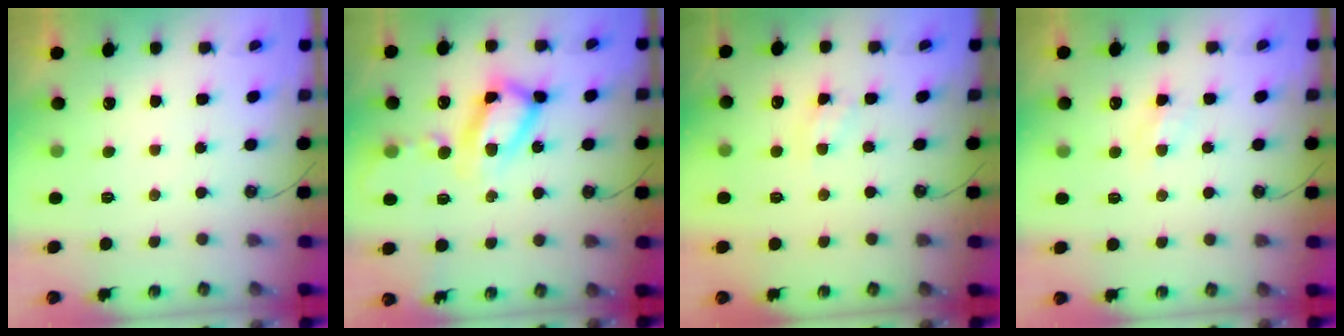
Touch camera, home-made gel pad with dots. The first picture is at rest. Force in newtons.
{"total": 14.1, "press": 14.0, "slide": 1.6}
{"total": 3.1, "press": 3.0, "slide": 0.5}
{"total": 3.0, "press": 2.9, "slide": 0.5}